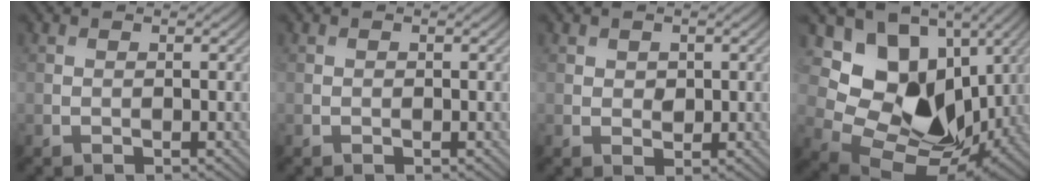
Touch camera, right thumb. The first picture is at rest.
{"total": 0.0}
{"total": 1.3, "force": [0.5, 1.1, 0.6], "torque": [-0.013, -0.005, 0.010]}
{"total": 15.0, "force": [2.8, 11.1, 9.8], "torque": [-0.189, -0.014, 0.062]}